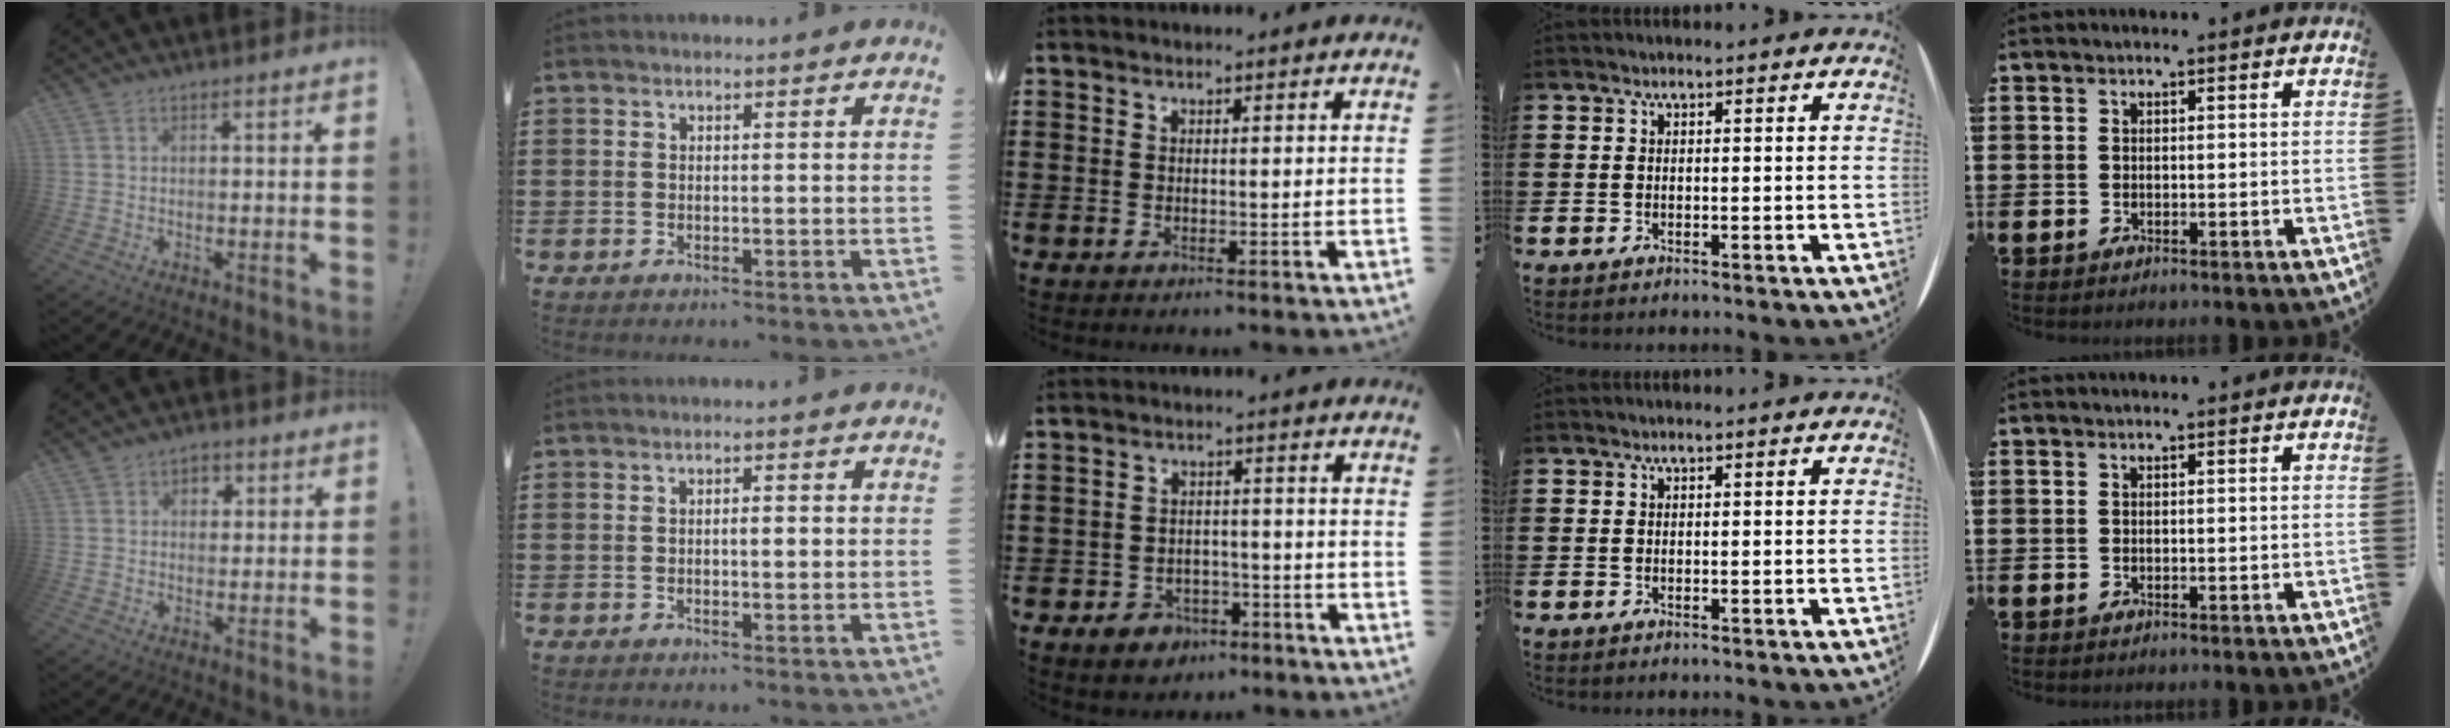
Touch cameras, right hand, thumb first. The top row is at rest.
{"thumb": {"total": 2.2, "force": [0.4, 2.0, 0.8], "torque": [-0.011, 0.001, 0.005]}, "index": {"total": 1.6, "force": [0.0, 0.8, 1.4], "torque": [-0.026, 0.005, -0.002]}, "middle": {"total": 3.0, "force": [-2.5, 1.7, 0.4], "torque": [-0.016, 0.005, -0.052]}}